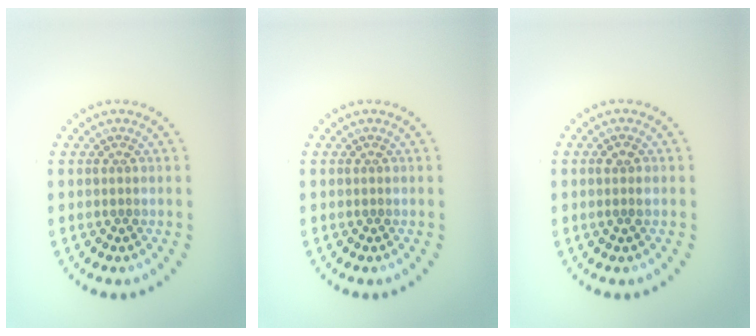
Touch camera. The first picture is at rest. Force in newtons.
{"total": 0.0}
{"total": 1.2, "press": 1.1, "slide": 0.4}